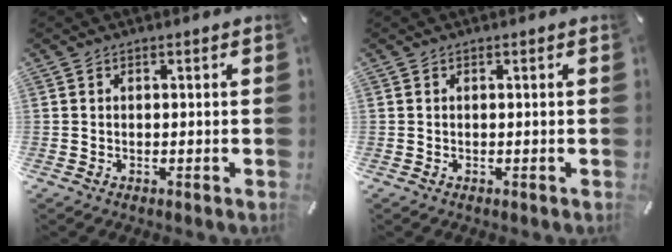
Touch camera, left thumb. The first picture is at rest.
{"total": 0.0}